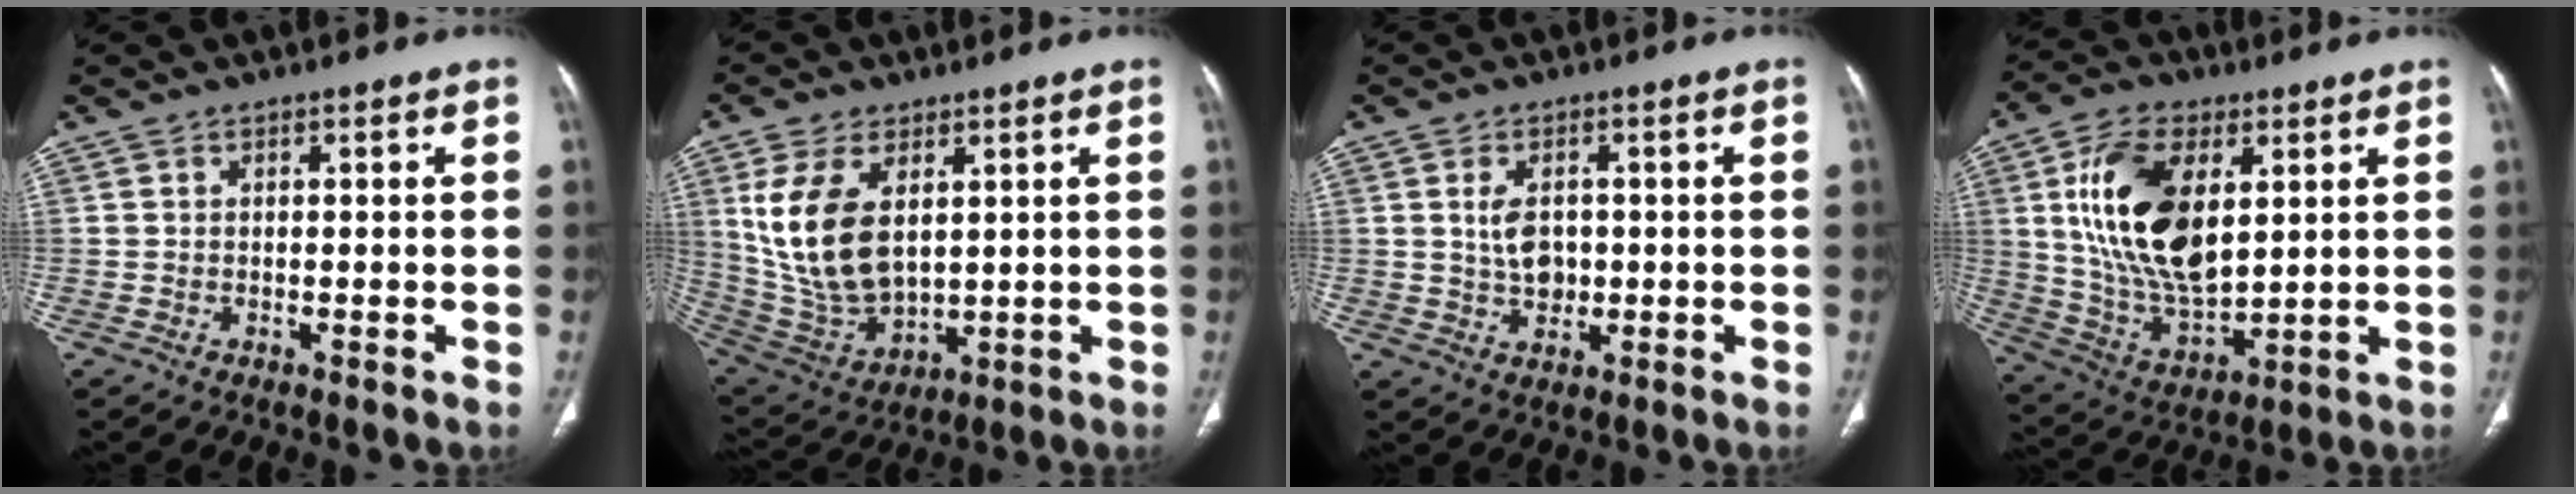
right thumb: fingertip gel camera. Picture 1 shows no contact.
{"total": 15.8, "force": [3.9, 9.2, 12.2], "torque": [-0.236, -0.018, 0.095]}
{"total": 5.2, "force": [0.6, 3.5, 3.7], "torque": [-0.056, -0.001, 0.016]}
{"total": 19.6, "force": [5.0, 10.5, 15.7], "torque": [-0.281, -0.018, 0.101]}